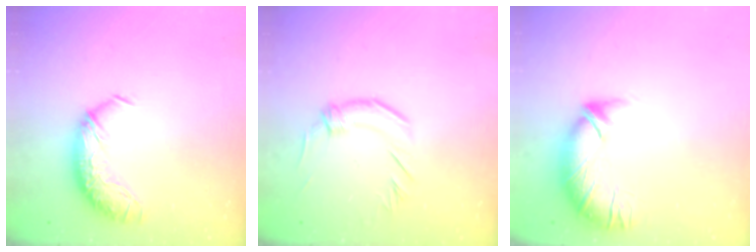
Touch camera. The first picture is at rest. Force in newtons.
{"total": 2.3, "press": 1.9, "slide": 1.4}
{"total": 3.2, "press": 2.1, "slide": 2.5}